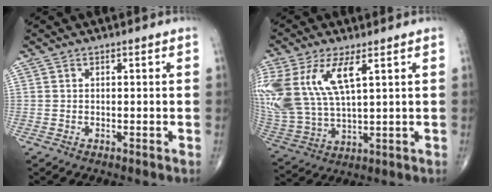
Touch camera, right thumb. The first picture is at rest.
{"total": 18.9, "force": [6.9, 8.7, 15.3], "torque": [-0.362, -0.016, 0.143]}